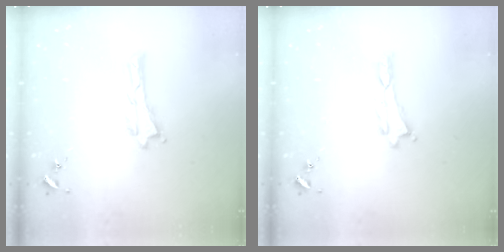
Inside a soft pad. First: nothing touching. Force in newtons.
{"total": 0.0}